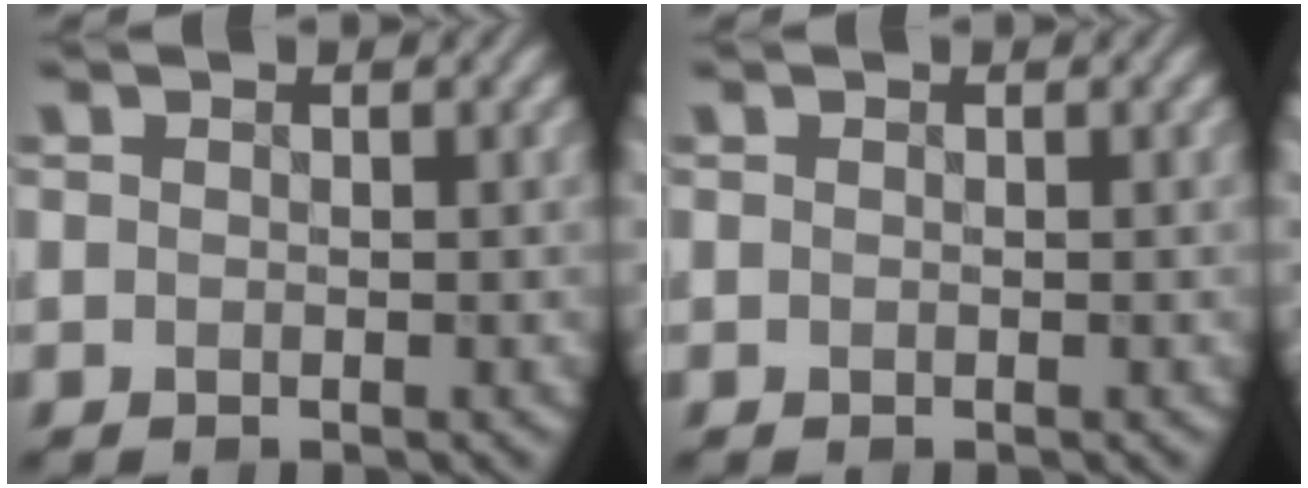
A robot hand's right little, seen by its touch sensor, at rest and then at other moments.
{"total": 0.0}